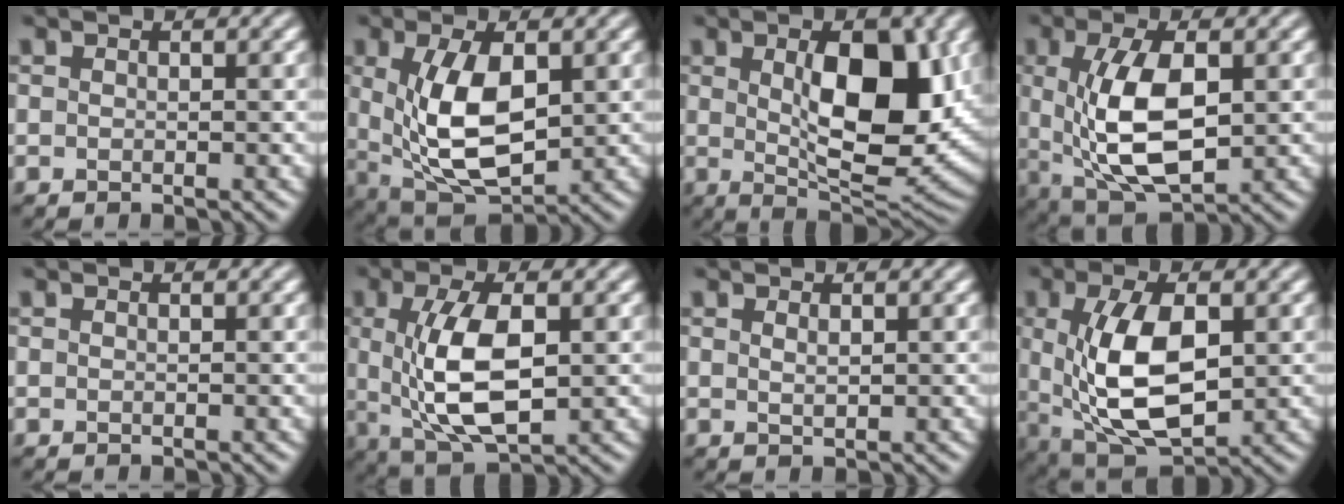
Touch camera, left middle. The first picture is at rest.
{"total": 8.8, "force": [0.8, 4.5, 7.5], "torque": [-0.153, -0.007, 0.018]}
{"total": 10.7, "force": [1.7, 4.3, 9.7], "torque": [-0.138, -0.004, 0.032]}
{"total": 8.9, "force": [0.4, 4.3, 7.8], "torque": [-0.157, -0.006, 0.011]}
{"total": 0.0}
{"total": 7.8, "force": [0.3, 3.4, 7.1], "torque": [-0.143, -0.005, 0.009]}
{"total": 0.8, "force": [0.5, 0.2, 0.5], "torque": [-0.011, -0.001, 0.010]}
{"total": 9.8, "force": [0.5, 5.0, 8.4], "torque": [-0.170, -0.008, 0.017]}